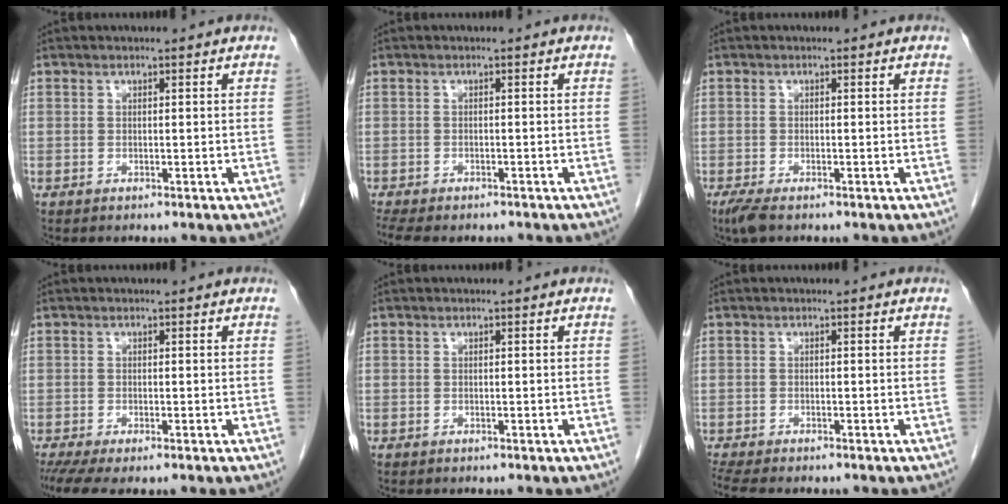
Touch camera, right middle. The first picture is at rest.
{"total": 8.2, "force": [-6.8, 2.9, 3.6], "torque": [-0.069, -0.004, -0.096]}
{"total": 2.6, "force": [-1.8, 0.7, 1.7], "torque": [-0.039, -0.008, -0.032]}
{"total": 4.9, "force": [-3.5, 1.1, 3.3], "torque": [-0.055, -0.015, -0.060]}
{"total": 0.0}
{"total": 5.0, "force": [-4.3, 0.9, 2.4], "torque": [-0.043, -0.011, -0.070]}